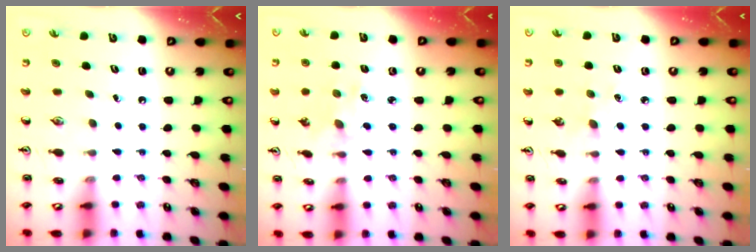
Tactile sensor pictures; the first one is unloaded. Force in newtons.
{"total": 2.0, "press": 1.9, "slide": 0.4}
{"total": 3.4, "press": 3.4, "slide": 0.5}